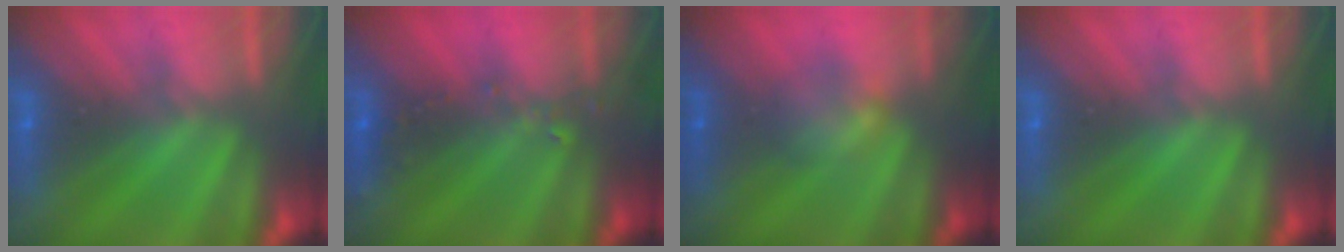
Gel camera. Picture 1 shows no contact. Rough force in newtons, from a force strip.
{"total": 2.4}
{"total": 2.2}
{"total": 0.0}